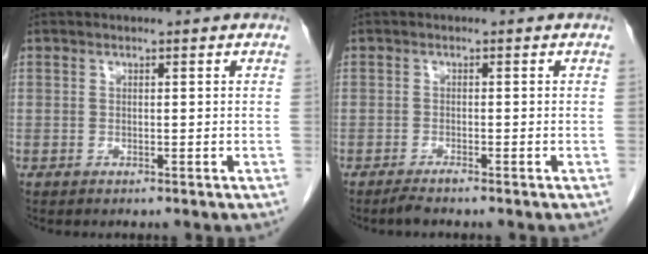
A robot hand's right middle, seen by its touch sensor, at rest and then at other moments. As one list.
[{"total": 1.4, "force": [-1.2, -0.2, 0.7], "torque": [-0.019, -0.004, -0.024]}]